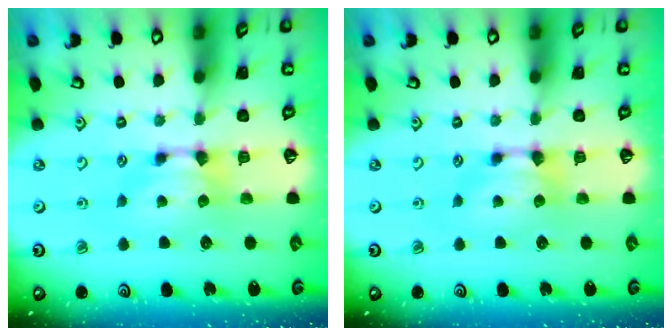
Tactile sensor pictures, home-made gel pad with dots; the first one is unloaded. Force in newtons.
{"total": 0.0}